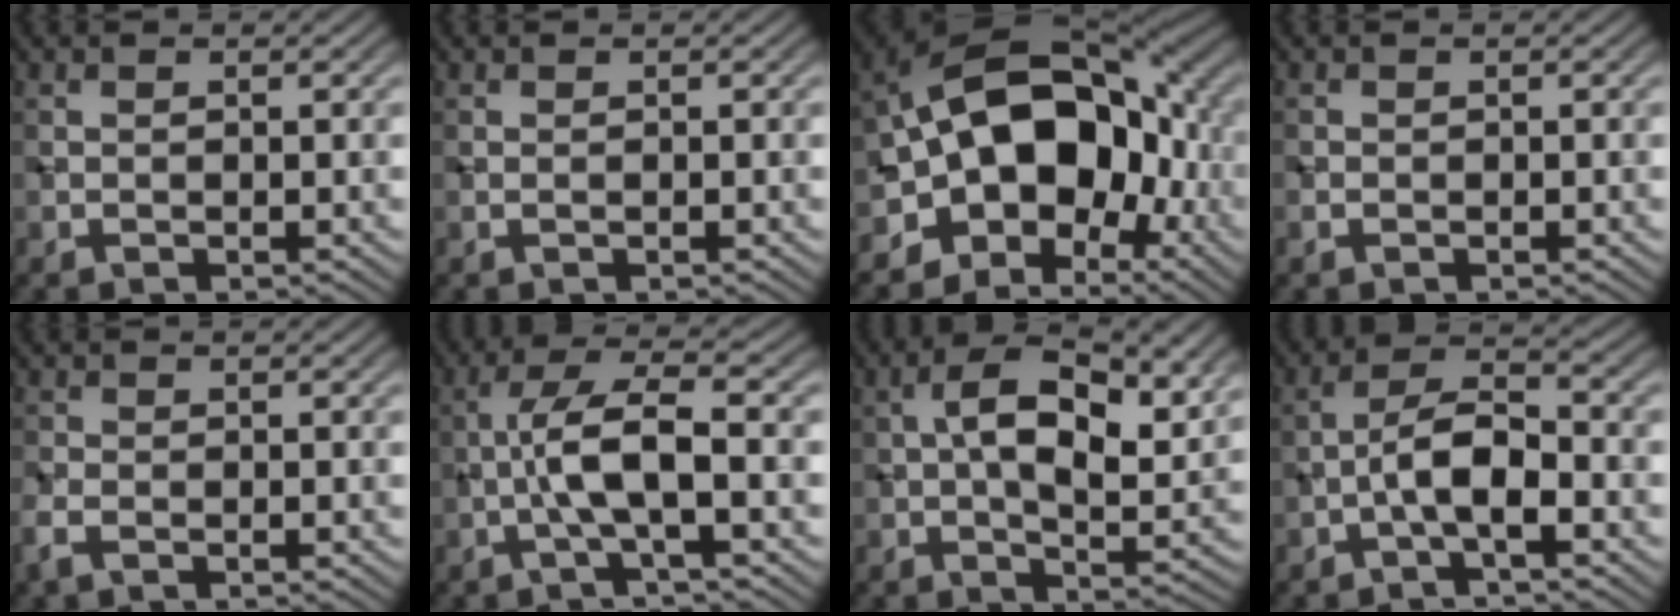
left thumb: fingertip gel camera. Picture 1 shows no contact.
{"total": 0.0}
{"total": 15.0, "force": [-3.0, 10.5, 10.3], "torque": [-0.140, 0.008, -0.065]}
{"total": 0.7, "force": [-0.4, 0.6, 0.2], "torque": [-0.003, -0.003, -0.006]}
{"total": 2.2, "force": [-1.2, 1.2, 1.4], "torque": [-0.040, -0.004, -0.030]}
{"total": 6.4, "force": [-1.3, 1.3, 6.1], "torque": [-0.120, 0.021, -0.035]}
{"total": 11.1, "force": [2.2, 5.5, 9.4], "torque": [-0.163, 0.001, 0.037]}
{"total": 5.4, "force": [-2.0, 1.7, 4.8], "torque": [-0.091, 0.016, -0.046]}